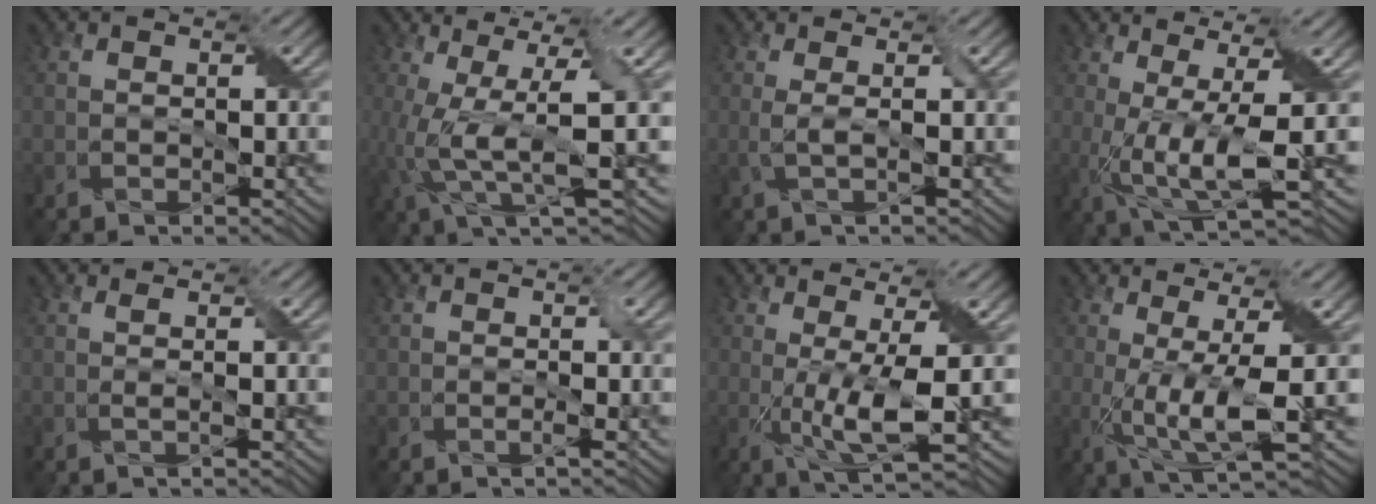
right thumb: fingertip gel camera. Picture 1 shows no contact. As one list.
[{"total": 11.1, "force": [-1.4, 2.7, 10.7], "torque": [-0.213, 0.000, -0.012]}, {"total": 2.3, "force": [0.0, 0.5, 2.2], "torque": [-0.046, 0.001, 0.000]}, {"total": 9.8, "force": [-0.7, 2.5, 9.4], "torque": [-0.187, 0.001, -0.002]}, {"total": 1.3, "force": [0.1, 0.2, 1.3], "torque": [-0.031, 0.002, -0.005]}, {"total": 1.4, "force": [-0.3, 0.2, 1.4], "torque": [-0.026, 0.002, -0.009]}, {"total": 7.6, "force": [-0.6, 1.5, 7.4], "torque": [-0.145, 0.001, -0.005]}, {"total": 8.9, "force": [-0.7, 1.9, 8.7], "torque": [-0.169, 0.003, -0.003]}]